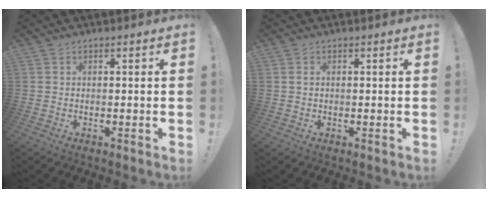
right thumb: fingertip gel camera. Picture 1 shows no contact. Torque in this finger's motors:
{"motor_torque": [0.02, -0.31, 0.29, -0.12, 0.06]}